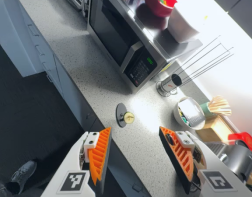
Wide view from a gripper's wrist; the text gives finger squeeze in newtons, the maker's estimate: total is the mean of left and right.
{"total": 0.0}